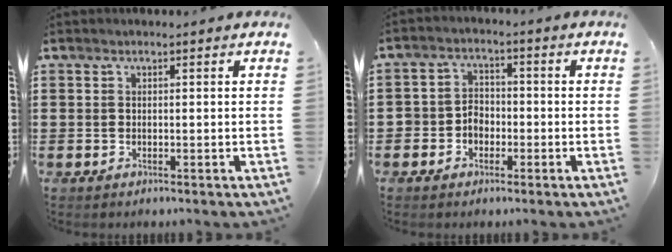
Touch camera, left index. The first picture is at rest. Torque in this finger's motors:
{"motor_torque": [0.80, 1.34, 0.08, 0.01]}